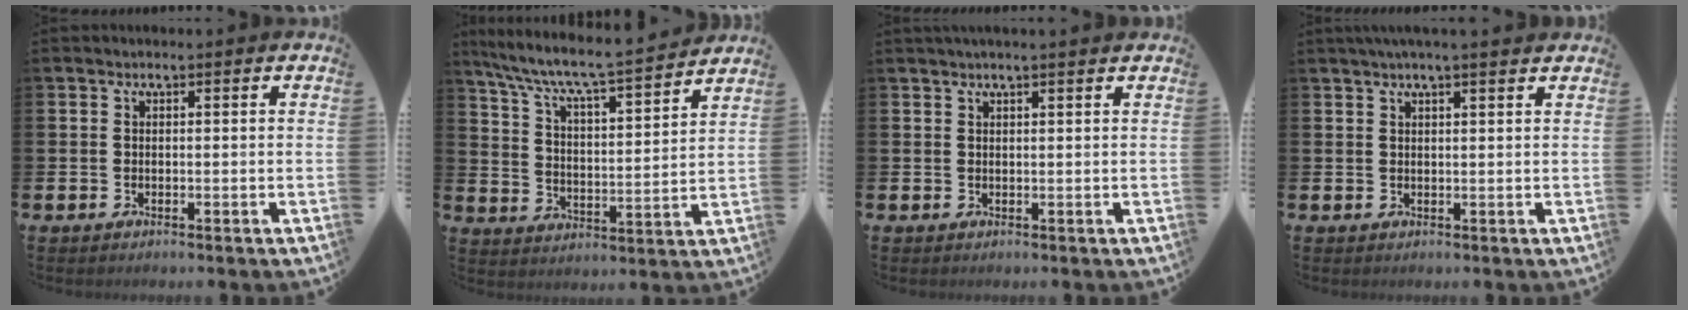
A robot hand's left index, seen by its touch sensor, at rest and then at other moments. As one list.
[{"total": 7.6, "force": [7.0, 0.2, 2.9], "torque": [-0.093, -0.057, 0.115]}, {"total": 1.3, "force": [1.1, -0.1, 0.6], "torque": [-0.011, 0.001, 0.020]}, {"total": 2.4, "force": [2.1, -0.1, 1.2], "torque": [-0.026, -0.003, 0.039]}]